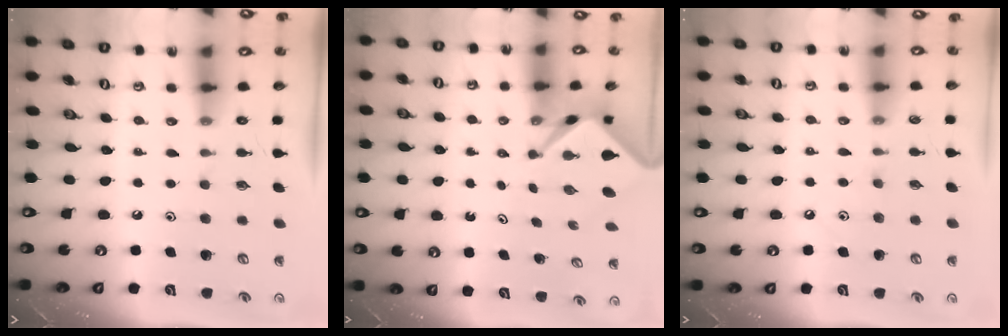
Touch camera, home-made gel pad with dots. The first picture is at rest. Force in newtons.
{"total": 2.5, "press": 2.5, "slide": 0.2}
{"total": 3.9, "press": 3.8, "slide": 0.5}